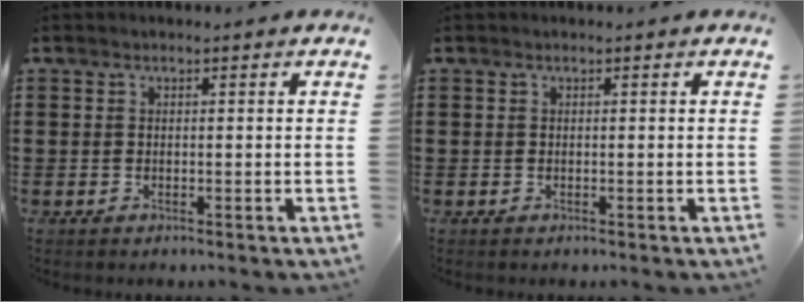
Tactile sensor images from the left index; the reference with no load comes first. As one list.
[{"total": 0.0}]